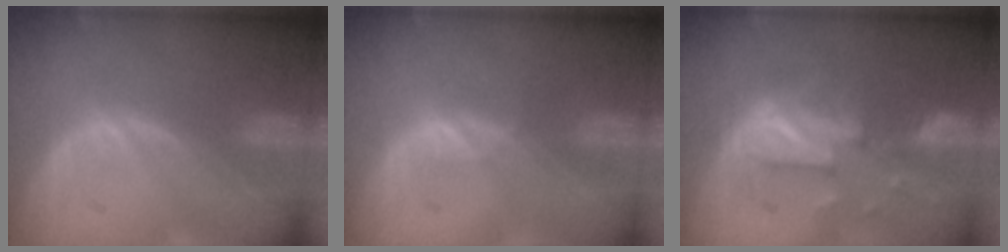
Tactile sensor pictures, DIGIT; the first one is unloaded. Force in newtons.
{"total": 0.8, "press": 0.8, "slide": 0.3}
{"total": 8.4, "press": 8.4, "slide": 0.9}